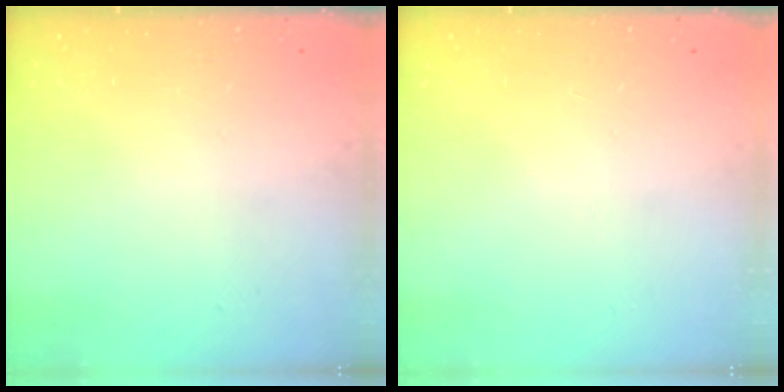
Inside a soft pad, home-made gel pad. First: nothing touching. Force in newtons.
{"total": 0.0}